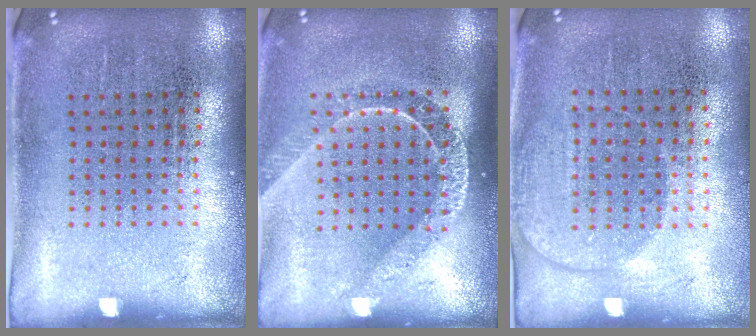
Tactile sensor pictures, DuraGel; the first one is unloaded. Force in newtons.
{"total": 1.8, "press": 1.5, "slide": 1.0}
{"total": 1.4, "press": 1.2, "slide": 0.7}